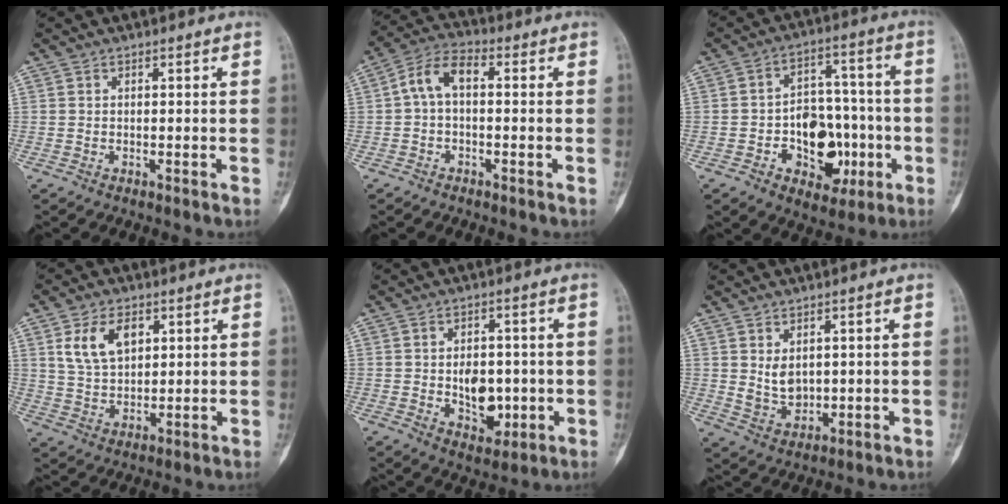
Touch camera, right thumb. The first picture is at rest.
{"total": 6.5, "force": [0.1, 3.5, 5.5], "torque": [-0.103, 0.025, -0.012]}
{"total": 14.9, "force": [-4.1, 10.2, 10.0], "torque": [-0.095, 0.042, -0.055]}
{"total": 8.6, "force": [3.4, 5.3, 5.9], "torque": [-0.094, -0.011, 0.069]}
{"total": 8.5, "force": [-1.0, 5.7, 6.1], "torque": [-0.059, 0.001, -0.003]}
{"total": 4.7, "force": [1.1, 3.3, 3.1], "torque": [-0.041, -0.018, 0.033]}